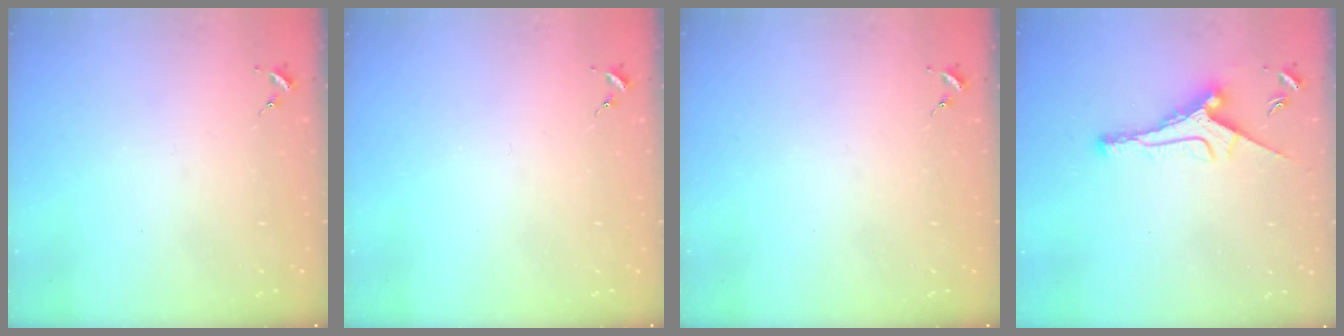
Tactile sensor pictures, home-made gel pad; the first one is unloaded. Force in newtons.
{"total": 0.0}
{"total": 0.0}
{"total": 10.4, "press": 10.4, "slide": 0.2}